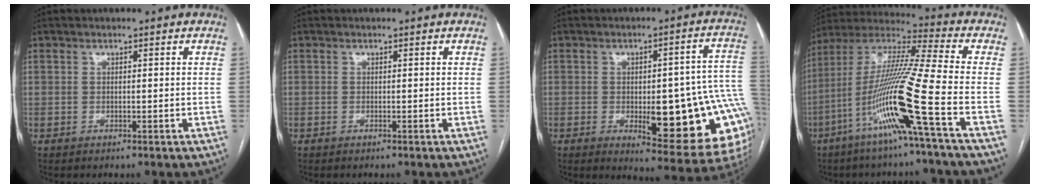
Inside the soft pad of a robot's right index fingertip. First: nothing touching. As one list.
[{"total": 0.0}, {"total": 20.2, "force": [-3.7, 5.7, 19.0], "torque": [-0.142, 0.022, -0.022]}, {"total": 17.5, "force": [-7.0, -2.0, 15.9], "torque": [-0.319, -0.010, -0.140]}]